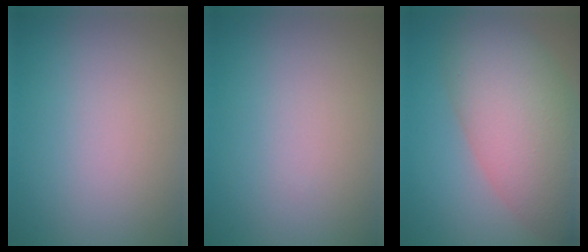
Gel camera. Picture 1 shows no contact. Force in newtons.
{"total": 0.0}
{"total": 9.6, "press": 9.6, "slide": 0.6}